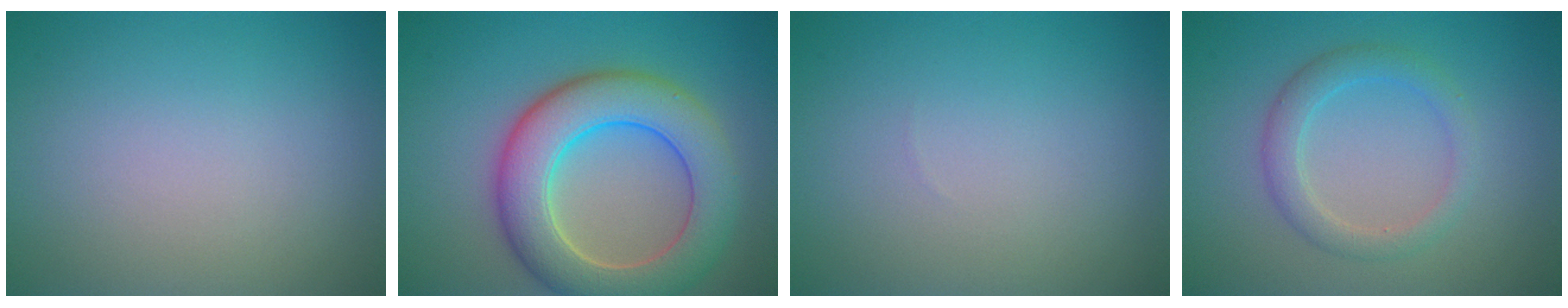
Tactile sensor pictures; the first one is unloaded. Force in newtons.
{"total": 8.5, "press": 8.5, "slide": 0.5}
{"total": 0.0}
{"total": 2.7, "press": 2.7, "slide": 0.2}